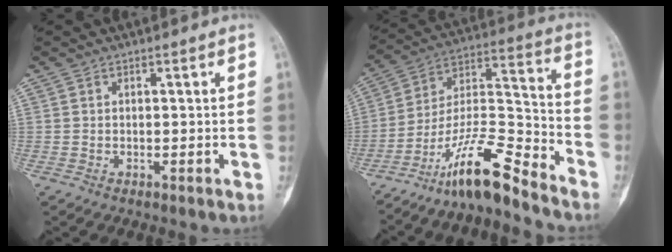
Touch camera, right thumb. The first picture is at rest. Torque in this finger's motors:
{"motor_torque": [0.90, 0.07, 1.24, -1.55, 0.31]}